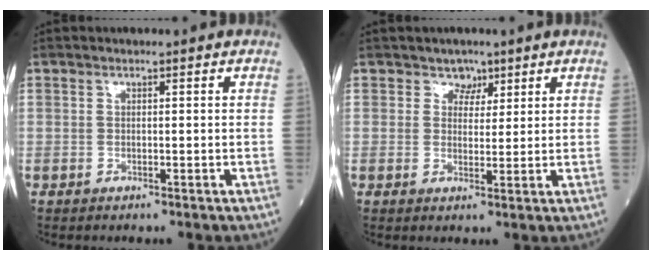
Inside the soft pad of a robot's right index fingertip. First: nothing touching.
{"total": 2.7, "force": [1.8, 2.0, 0.3], "torque": [0.005, 0.001, 0.023]}